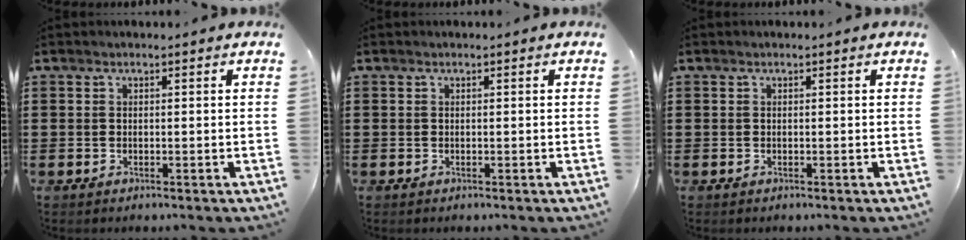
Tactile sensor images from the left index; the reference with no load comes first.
{"total": 0.0}
{"total": 0.0}